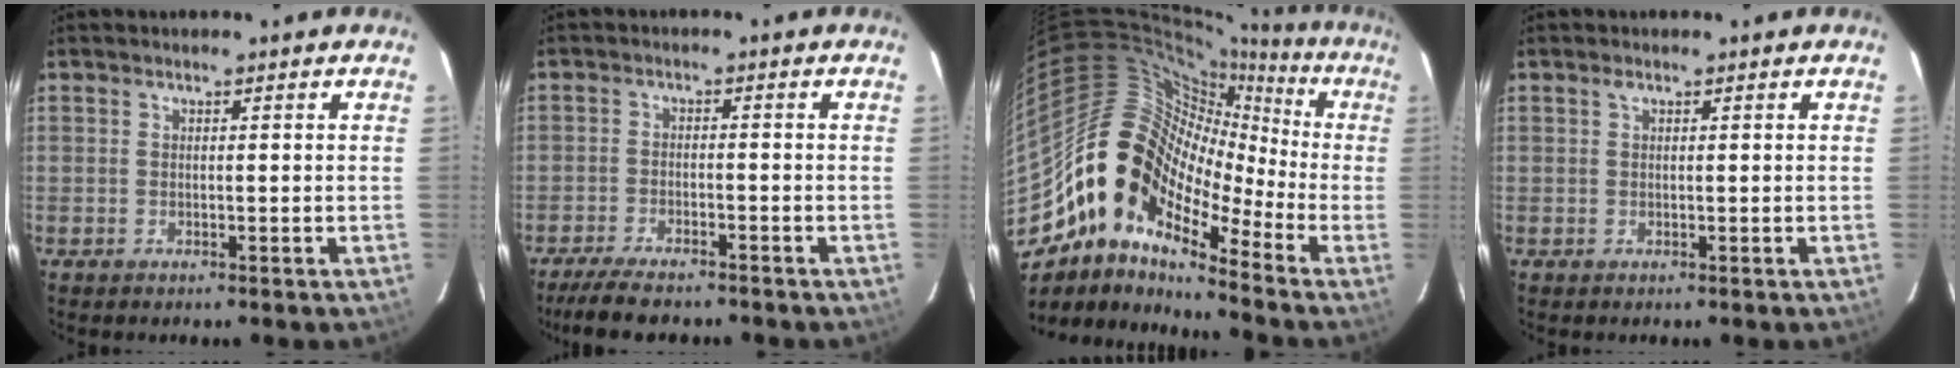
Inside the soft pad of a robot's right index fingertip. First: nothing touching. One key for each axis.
{"total": 8.6, "fx": -7.3, "fy": 1.8, "fz": 4.0, "tx": -0.099, "ty": -0.021, "tz": -0.125}
{"total": 15.2, "fx": -8.2, "fy": 9.1, "fz": 9.1, "tx": -0.142, "ty": 0.017, "tz": -0.180}
{"total": 0.5, "fx": 0.3, "fy": 0.3, "fz": 0.3, "tx": -0.005, "ty": 0.003, "tz": 0.004}